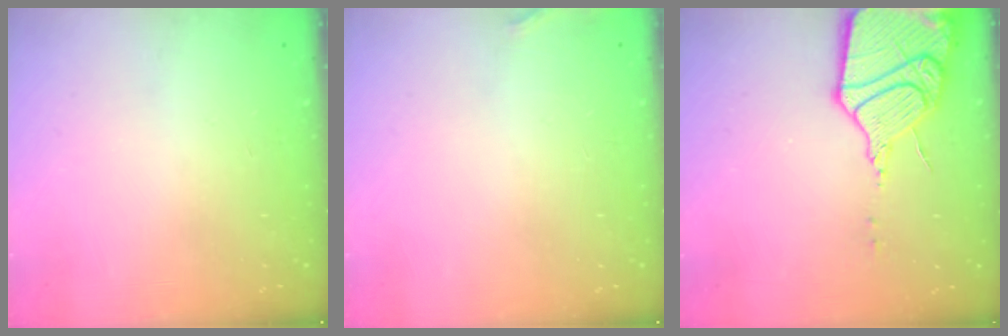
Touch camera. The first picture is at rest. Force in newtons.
{"total": 7.3, "press": 5.5, "slide": 4.8}
{"total": 19.2, "press": 18.4, "slide": 5.2}